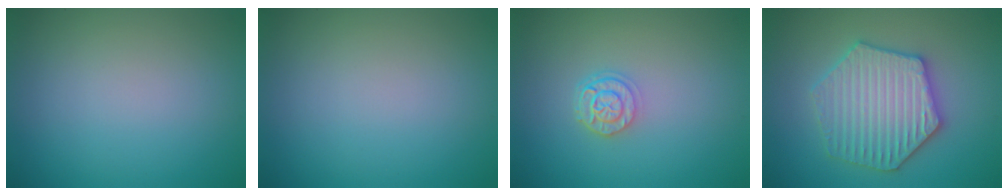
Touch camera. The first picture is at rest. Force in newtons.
{"total": 0.0}
{"total": 2.4, "press": 1.9, "slide": 1.4}
{"total": 6.2, "press": 6.2, "slide": 1.0}